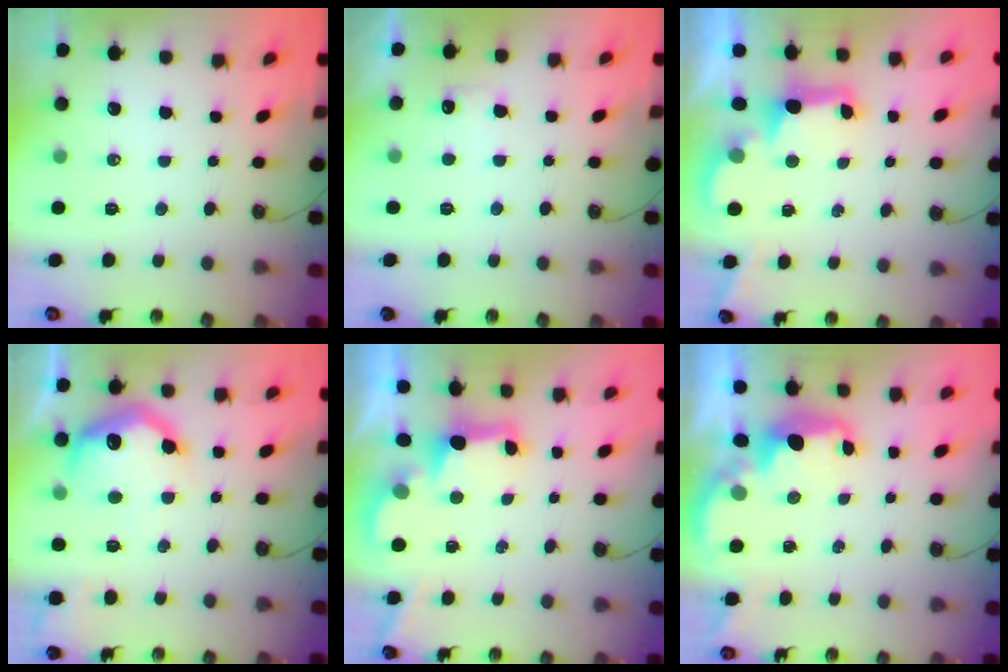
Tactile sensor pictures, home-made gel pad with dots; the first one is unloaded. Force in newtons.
{"total": 5.0, "press": 4.8, "slide": 1.2}
{"total": 2.9, "press": 2.8, "slide": 0.9}
{"total": 17.5, "press": 17.4, "slide": 1.5}
{"total": 2.8, "press": 2.6, "slide": 0.9}
{"total": 2.8, "press": 2.8, "slide": 0.4}